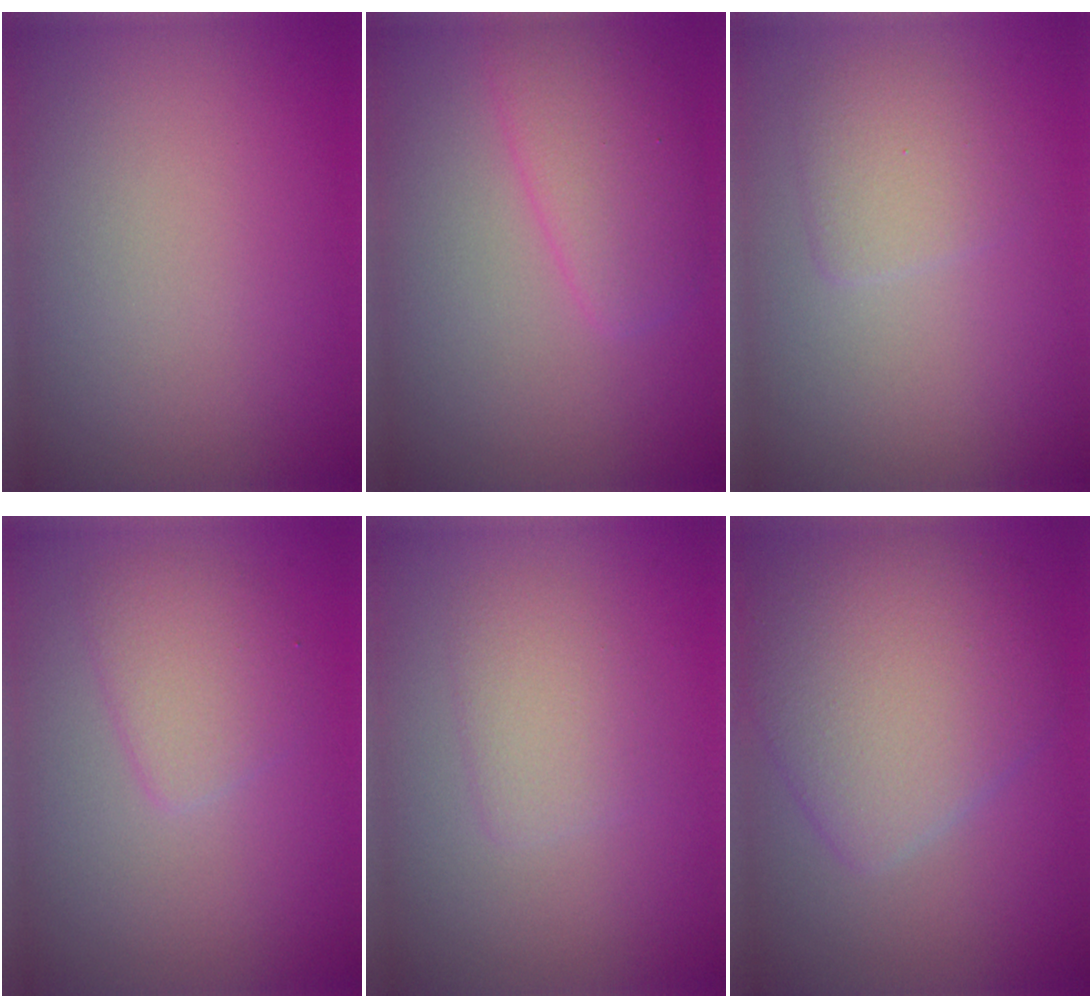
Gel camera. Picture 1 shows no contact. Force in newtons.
{"total": 3.6, "press": 3.6, "slide": 0.2}
{"total": 2.3, "press": 2.3, "slide": 0.1}
{"total": 2.7, "press": 2.7, "slide": 0.2}
{"total": 2.1, "press": 2.1, "slide": 0.1}
{"total": 6.8, "press": 6.8, "slide": 0.3}